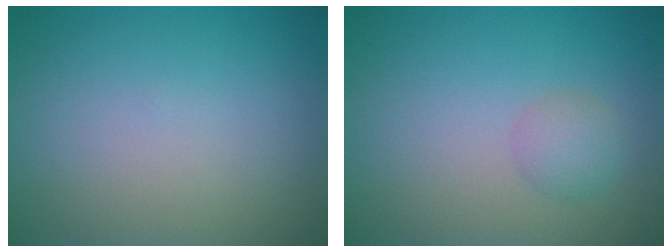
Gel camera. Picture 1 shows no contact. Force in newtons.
{"total": 1.6, "press": 1.6, "slide": 0.1}